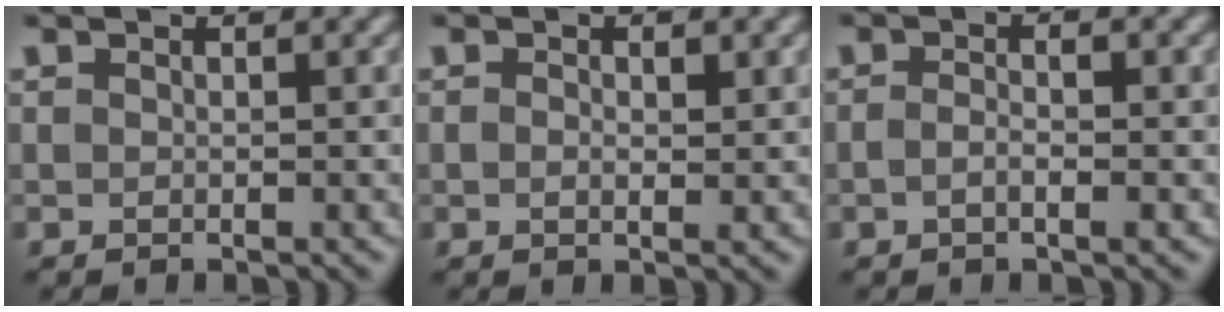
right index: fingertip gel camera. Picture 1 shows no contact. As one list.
[{"total": 1.1, "force": [0.1, 0.2, 1.1], "torque": [-0.011, -0.005, 0.004]}, {"total": 1.8, "force": [-0.8, 0.0, 1.6], "torque": [-0.024, -0.006, -0.014]}]